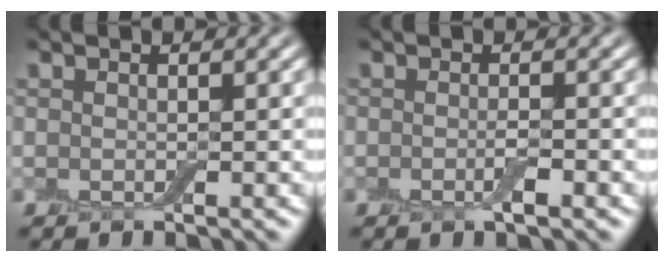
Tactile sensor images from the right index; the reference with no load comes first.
{"total": 1.1, "force": [-0.6, 0.2, 0.9], "torque": [-0.014, -0.005, -0.010]}